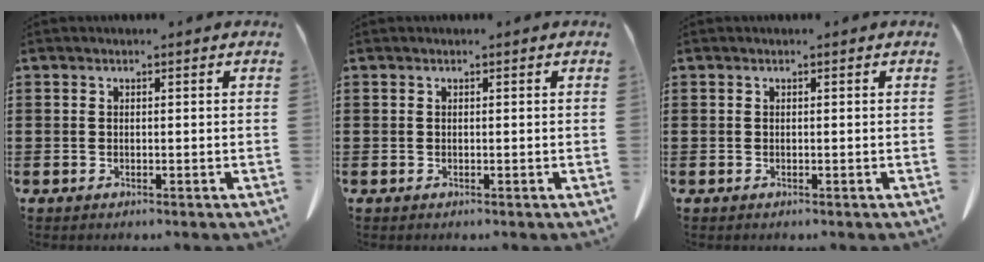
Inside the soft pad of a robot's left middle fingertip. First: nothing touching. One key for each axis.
{"total": 0.0}
{"total": 0.0}